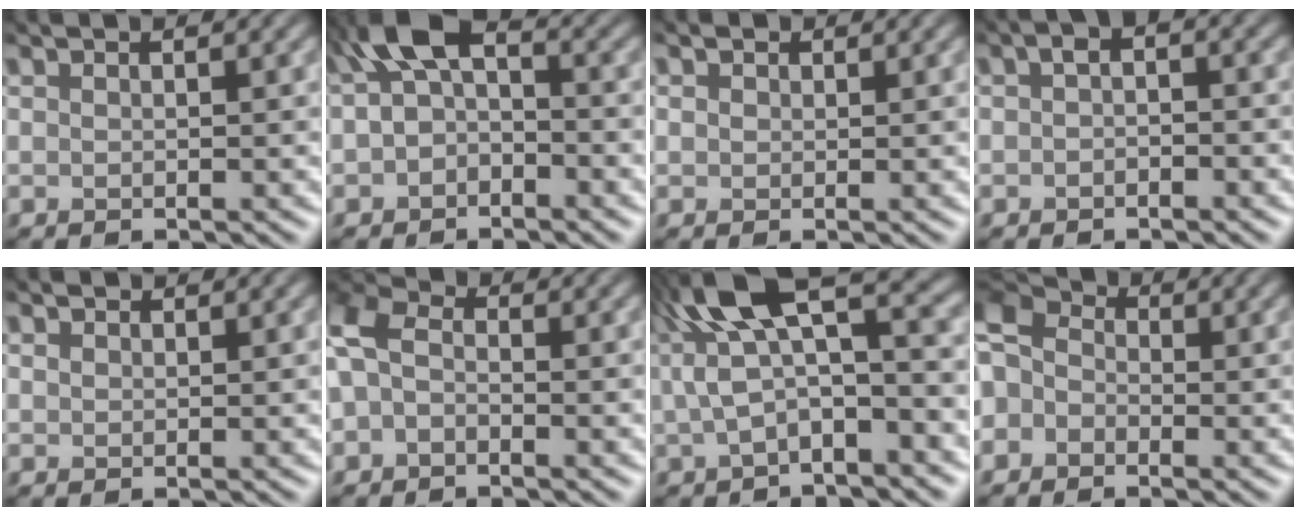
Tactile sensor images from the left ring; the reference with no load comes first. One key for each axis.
{"total": 5.3, "fx": -0.2, "fy": 3.5, "fz": 4.0, "tx": -0.072, "ty": 0.013, "tz": -0.012}
{"total": 0.7, "fx": 0.1, "fy": 0.7, "fz": -0.2, "tx": -0.005, "ty": -0.002, "tz": 0.010}
{"total": 2.0, "fx": -0.6, "fy": 1.2, "fz": 1.5, "tx": -0.029, "ty": 0.007, "tz": -0.009}
{"total": 0.5, "fx": 0.3, "fy": 0.4, "fz": -0.2, "tx": -0.001, "ty": 0.001, "tz": 0.015}
{"total": 5.8, "fx": -0.1, "fy": 4.4, "fz": 3.7, "tx": -0.093, "ty": 0.017, "tz": -0.012}
{"total": 9.4, "fx": 2.1, "fy": 4.0, "fz": 8.3, "tx": -0.180, "ty": 0.015, "tz": 0.039}
{"total": 6.3, "fx": -1.6, "fy": 5.3, "fz": 3.0, "tx": -0.073, "ty": 0.014, "tz": -0.047}